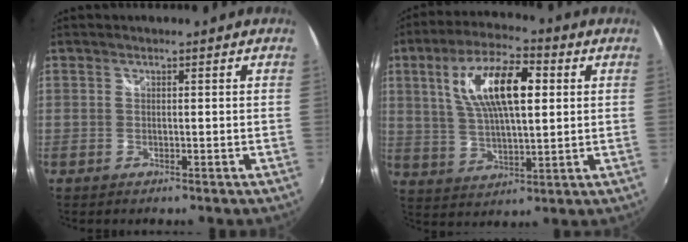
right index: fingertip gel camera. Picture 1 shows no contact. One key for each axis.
{"total": 14.4, "fx": 3.9, "fy": 5.4, "fz": 12.8, "tx": -0.237, "ty": 0.017, "tz": 0.072}